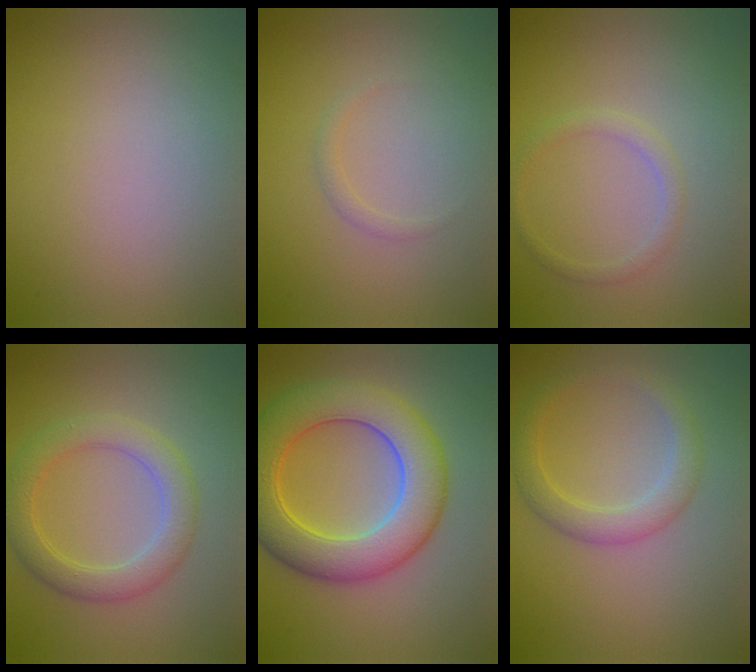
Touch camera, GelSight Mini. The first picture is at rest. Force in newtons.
{"total": 0.8, "press": 0.8, "slide": 0.1}
{"total": 1.4, "press": 1.4, "slide": 0.1}
{"total": 4.0, "press": 4.0, "slide": 0.1}
{"total": 8.9, "press": 8.9, "slide": 0.1}
{"total": 2.9, "press": 2.8, "slide": 0.2}